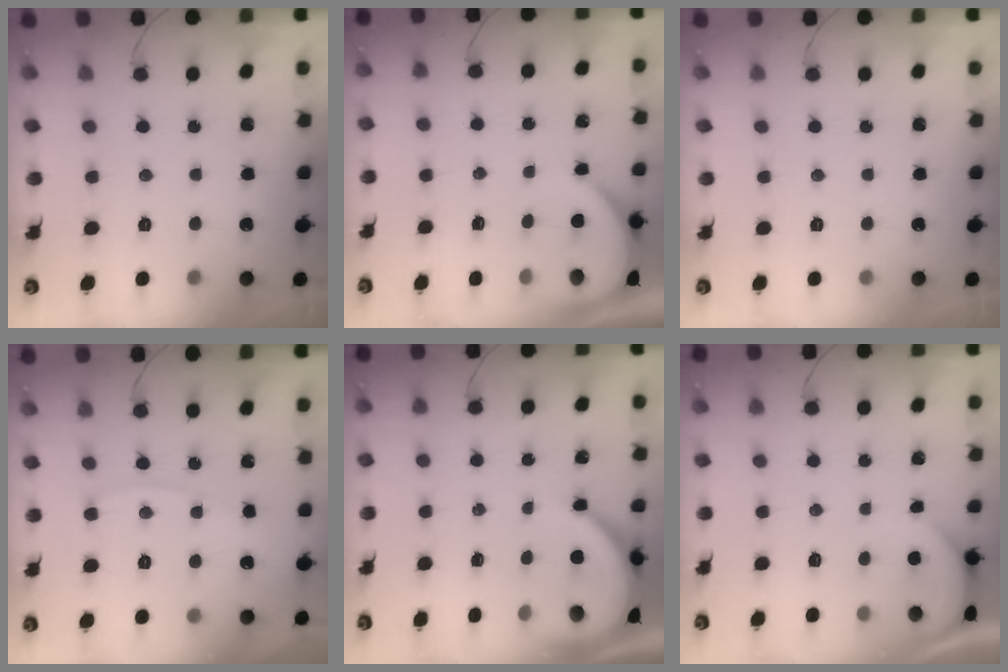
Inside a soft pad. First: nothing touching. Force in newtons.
{"total": 3.9, "press": 3.9, "slide": 0.5}
{"total": 0.0}
{"total": 3.4, "press": 3.4, "slide": 0.4}
{"total": 9.8, "press": 9.8, "slide": 0.7}
{"total": 1.6, "press": 1.6, "slide": 0.2}